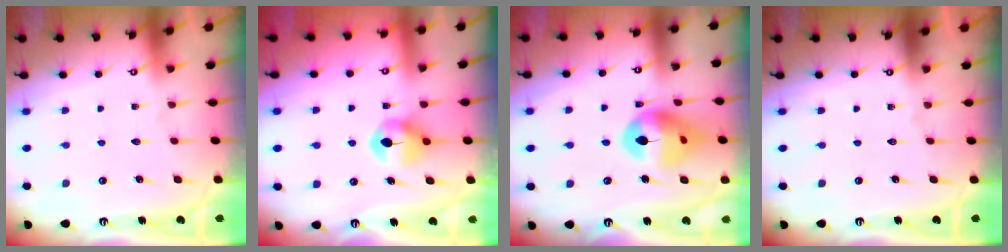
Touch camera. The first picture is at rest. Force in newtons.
{"total": 7.4, "press": 7.4, "slide": 0.4}
{"total": 15.1, "press": 15.0, "slide": 1.9}
{"total": 0.0}